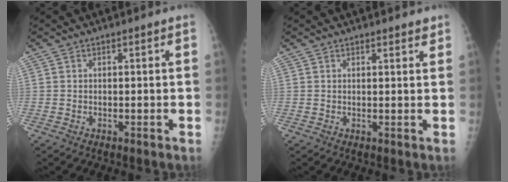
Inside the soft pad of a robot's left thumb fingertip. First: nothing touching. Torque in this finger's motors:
{"motor_torque": [-0.16, -0.04, -0.27, -0.21, 0.06]}